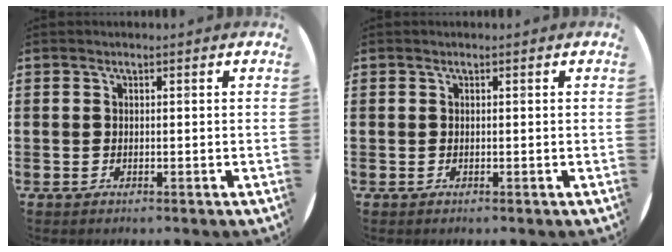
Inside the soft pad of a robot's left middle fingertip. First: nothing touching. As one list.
[{"total": 0.0}]